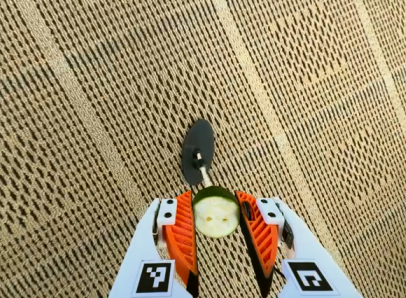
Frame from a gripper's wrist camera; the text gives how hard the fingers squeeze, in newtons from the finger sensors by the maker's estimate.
{"total": 8.9, "left": 8.8, "right": 9.0}